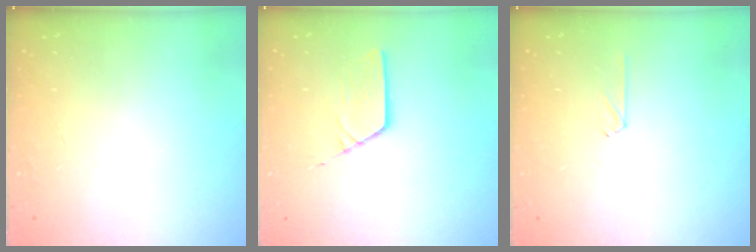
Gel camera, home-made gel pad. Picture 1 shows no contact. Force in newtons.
{"total": 3.5, "press": 3.5, "slide": 0.1}
{"total": 2.5, "press": 2.5, "slide": 0.3}